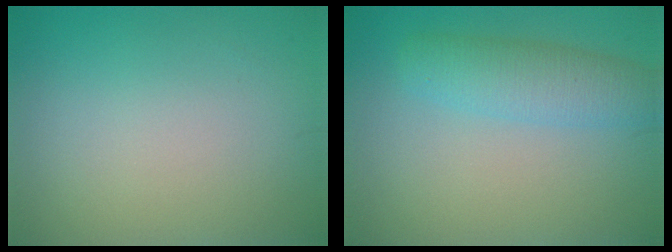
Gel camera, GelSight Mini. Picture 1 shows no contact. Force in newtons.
{"total": 3.9, "press": 3.9, "slide": 0.1}